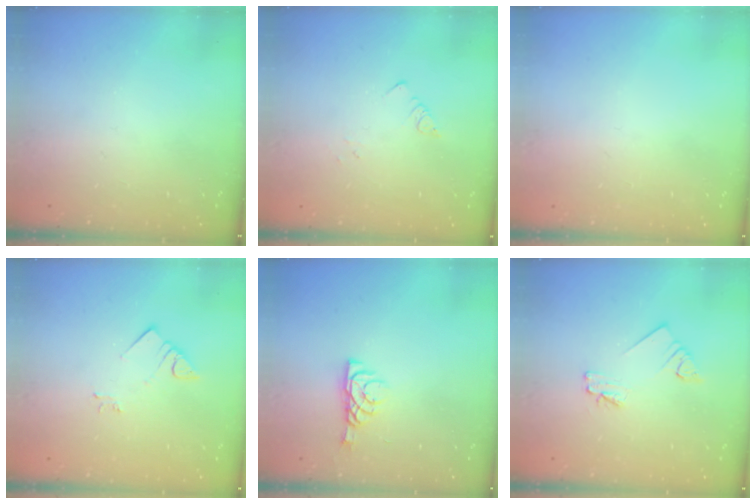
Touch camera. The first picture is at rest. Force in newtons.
{"total": 1.3, "press": 1.2, "slide": 0.1}
{"total": 0.7, "press": 0.6, "slide": 0.1}
{"total": 3.2, "press": 3.2, "slide": 0.4}
{"total": 6.0, "press": 6.0, "slide": 0.7}
{"total": 2.3, "press": 2.3, "slide": 0.1}